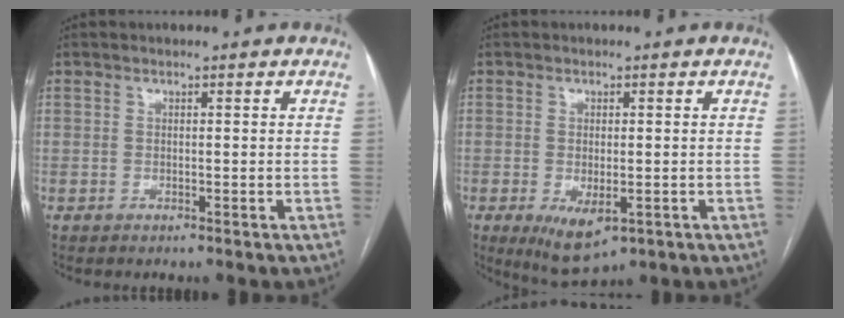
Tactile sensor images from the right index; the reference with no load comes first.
{"total": 7.3, "force": [-2.9, 3.2, 5.8], "torque": [-0.096, -0.018, -0.033]}